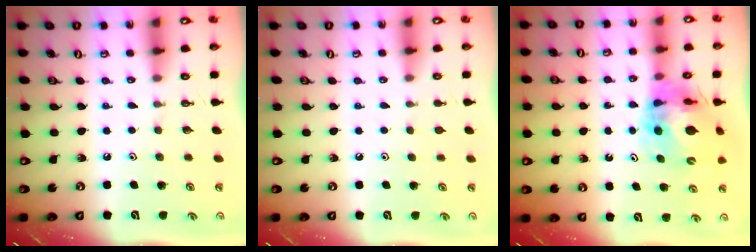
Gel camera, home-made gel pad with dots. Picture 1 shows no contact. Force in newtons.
{"total": 0.6, "press": 0.6, "slide": 0.2}
{"total": 14.2, "press": 14.1, "slide": 1.7}